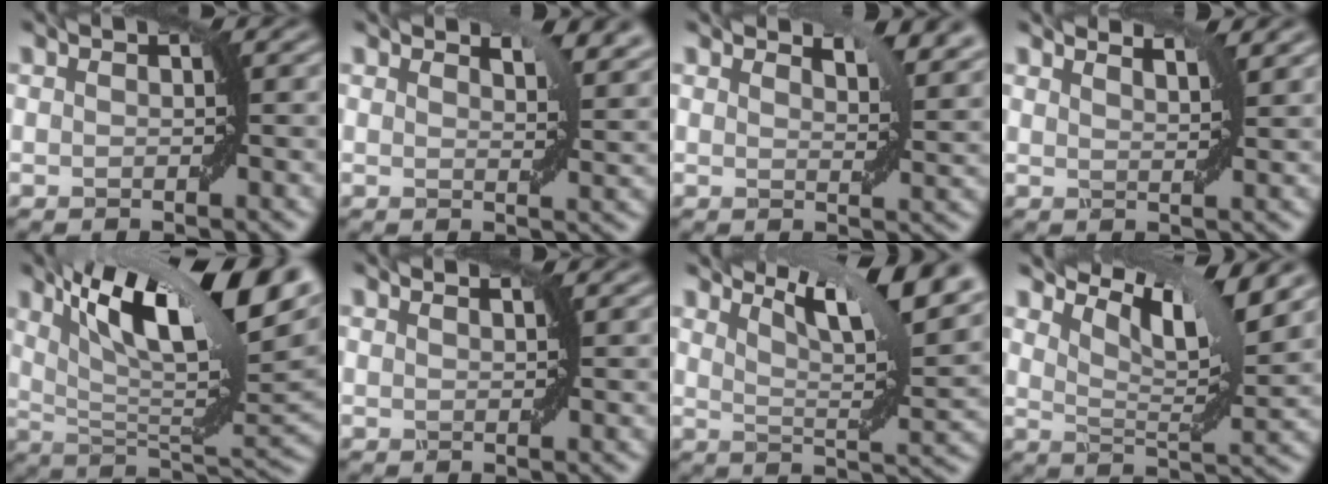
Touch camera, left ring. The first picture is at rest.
{"total": 3.1, "force": [2.6, 0.7, 1.7], "torque": [-0.023, -0.002, 0.039]}
{"total": 3.6, "force": [3.0, 0.8, 1.9], "torque": [-0.028, -0.002, 0.045]}
{"total": 3.7, "force": [3.3, 0.7, 1.5], "torque": [-0.001, 0.007, 0.026]}
{"total": 15.2, "force": [7.0, 4.4, 12.8], "torque": [-0.209, 0.012, 0.119]}
{"total": 1.4, "force": [1.3, 0.2, 0.5], "torque": [-0.001, -0.005, 0.012]}
{"total": 10.0, "force": [7.1, 2.0, 6.7], "torque": [-0.092, 0.013, 0.104]}
{"total": 7.9, "force": [5.9, 1.4, 5.1], "torque": [-0.089, 0.007, 0.100]}